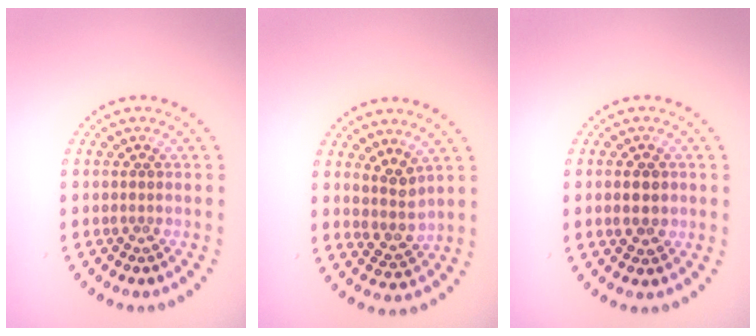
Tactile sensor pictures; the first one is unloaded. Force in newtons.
{"total": 2.3, "press": 1.8, "slide": 1.3}
{"total": 2.2, "press": 2.2, "slide": 0.2}